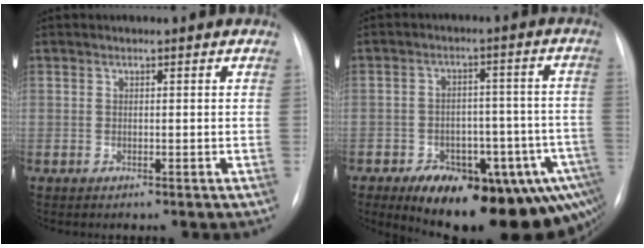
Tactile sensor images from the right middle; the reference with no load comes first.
{"total": 21.5, "force": [-13.7, 8.2, 14.4], "torque": [-0.118, 0.012, -0.172]}